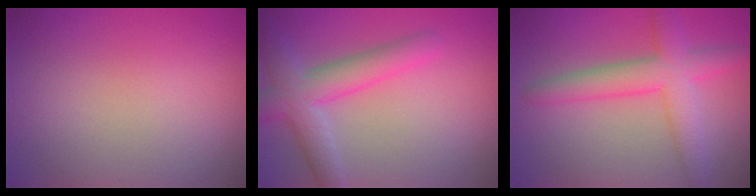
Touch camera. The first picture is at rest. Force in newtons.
{"total": 4.8, "press": 4.8, "slide": 0.3}
{"total": 5.4, "press": 5.3, "slide": 0.3}